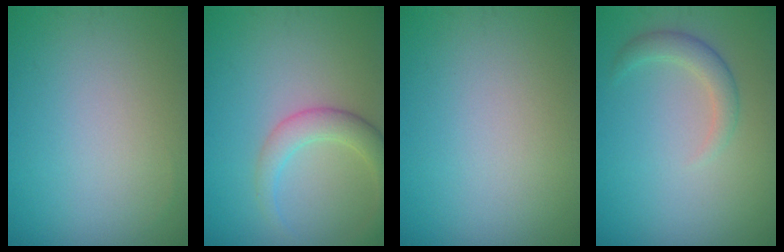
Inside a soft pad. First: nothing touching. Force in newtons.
{"total": 3.3, "press": 3.3, "slide": 0.1}
{"total": 0.0}
{"total": 2.2, "press": 2.2, "slide": 0.1}